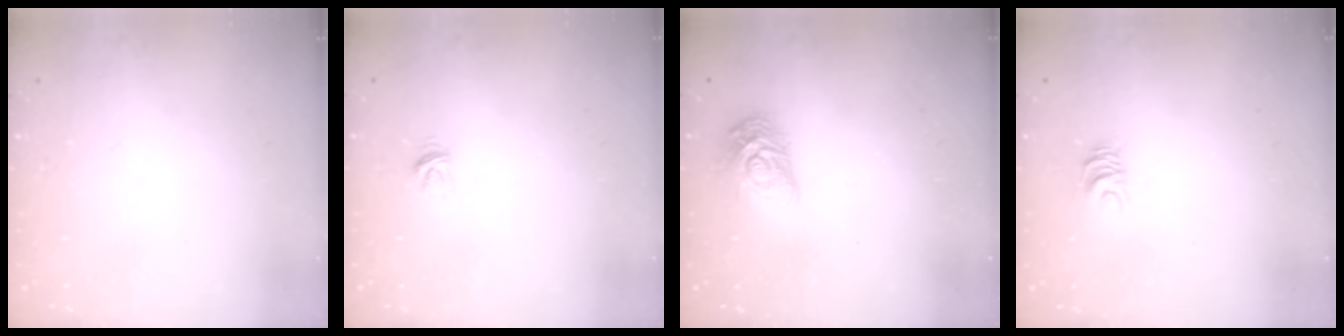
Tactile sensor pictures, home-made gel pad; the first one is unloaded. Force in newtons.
{"total": 3.3, "press": 3.2, "slide": 0.5}
{"total": 10.6, "press": 10.6, "slide": 0.4}
{"total": 5.3, "press": 5.3, "slide": 0.2}